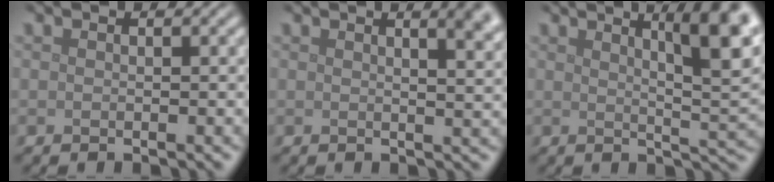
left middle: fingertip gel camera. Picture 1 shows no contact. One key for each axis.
{"total": 4.8, "fx": 2.4, "fy": 2.0, "fz": 3.6, "tx": -0.013, "ty": 0.020, "tz": 0.015}
{"total": 8.8, "fx": 3.9, "fy": 2.2, "fz": 7.6, "tx": -0.067, "ty": 0.020, "tz": 0.048}